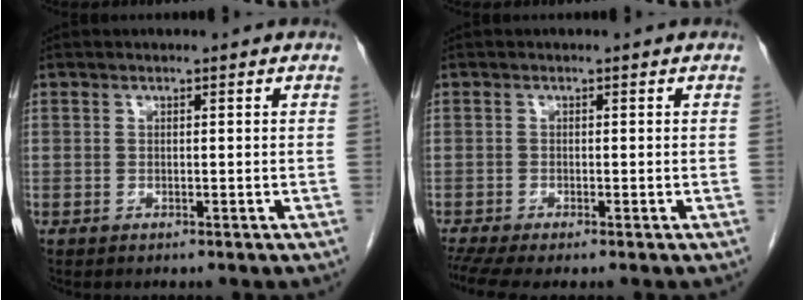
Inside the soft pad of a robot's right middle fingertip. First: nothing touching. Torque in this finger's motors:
{"motor_torque": [0.88, -0.68, 0.09, 0.07]}